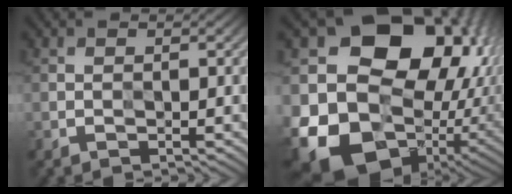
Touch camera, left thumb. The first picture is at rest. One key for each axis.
{"total": 21.9, "fx": -0.4, "fy": 18.3, "fz": 12.0, "tx": -0.216, "ty": -0.034, "tz": -0.017}